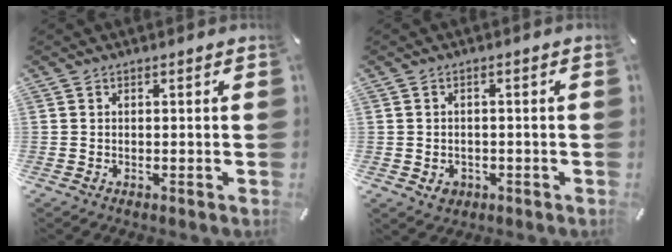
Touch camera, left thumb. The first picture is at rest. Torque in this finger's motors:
{"motor_torque": [-0.01, 0.03, 0.03, 0.04, 0.01]}